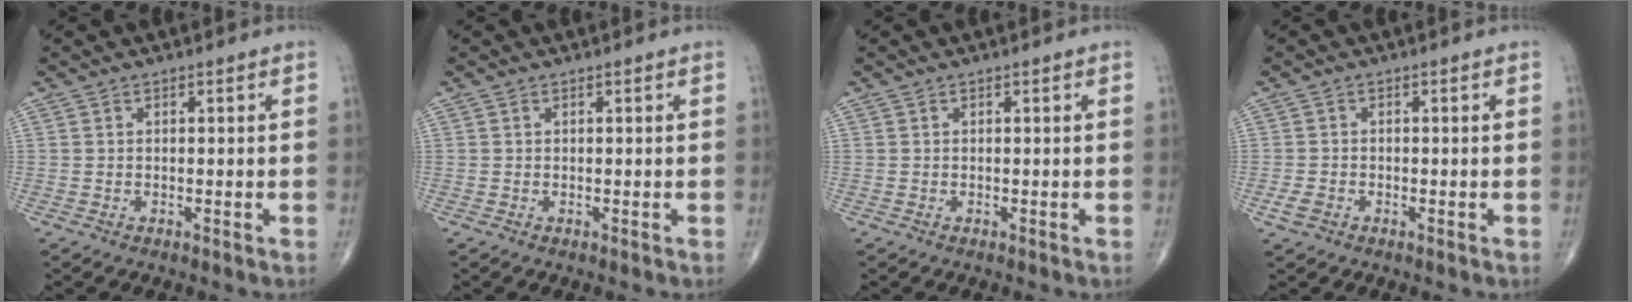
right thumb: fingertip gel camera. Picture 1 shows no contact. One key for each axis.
{"total": 0.0}
{"total": 0.0}
{"total": 2.2, "fx": -1.0, "fy": 1.5, "fz": 1.2, "tx": -0.027, "ty": 0.004, "tz": -0.017}